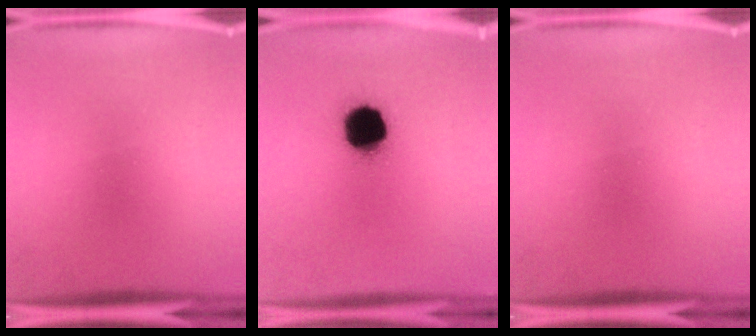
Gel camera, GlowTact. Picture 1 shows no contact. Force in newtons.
{"total": 14.2}
{"total": 0.0}